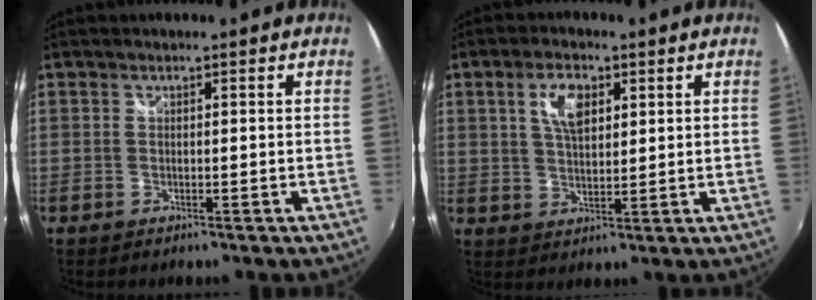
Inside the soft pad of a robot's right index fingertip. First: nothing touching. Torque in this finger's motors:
{"motor_torque": [0.15, 0.01, 0.25, 0.09]}